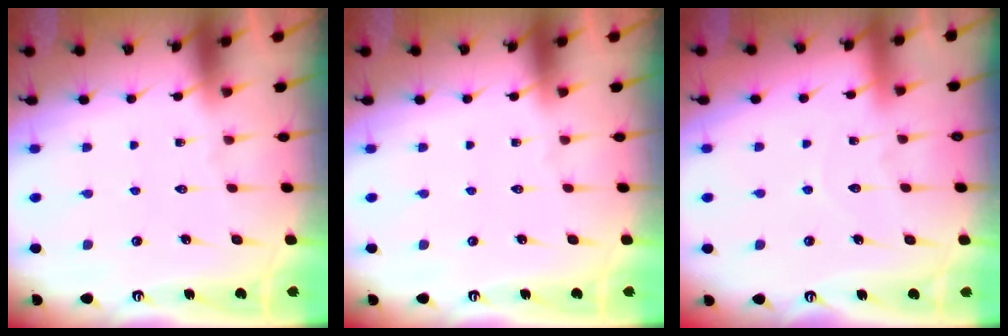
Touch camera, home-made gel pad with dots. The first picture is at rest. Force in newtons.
{"total": 0.0}
{"total": 5.3, "press": 5.3, "slide": 0.5}